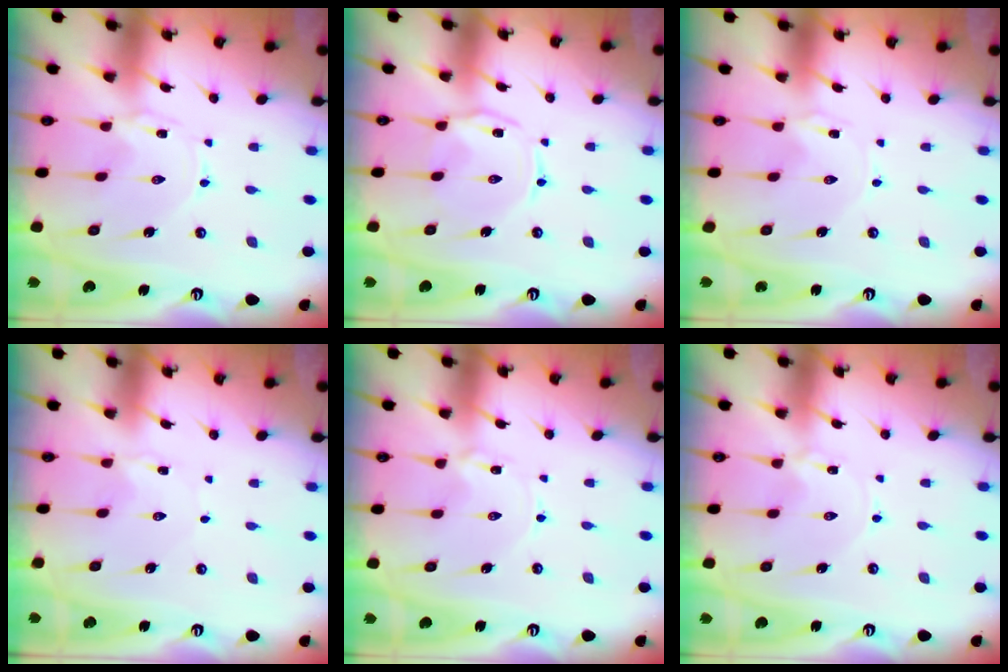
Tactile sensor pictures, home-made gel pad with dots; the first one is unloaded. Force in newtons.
{"total": 2.7, "press": 2.7, "slide": 0.4}
{"total": 0.0}
{"total": 0.9, "press": 0.9, "slide": 0.1}
{"total": 0.7, "press": 0.6, "slide": 0.1}
{"total": 0.0}